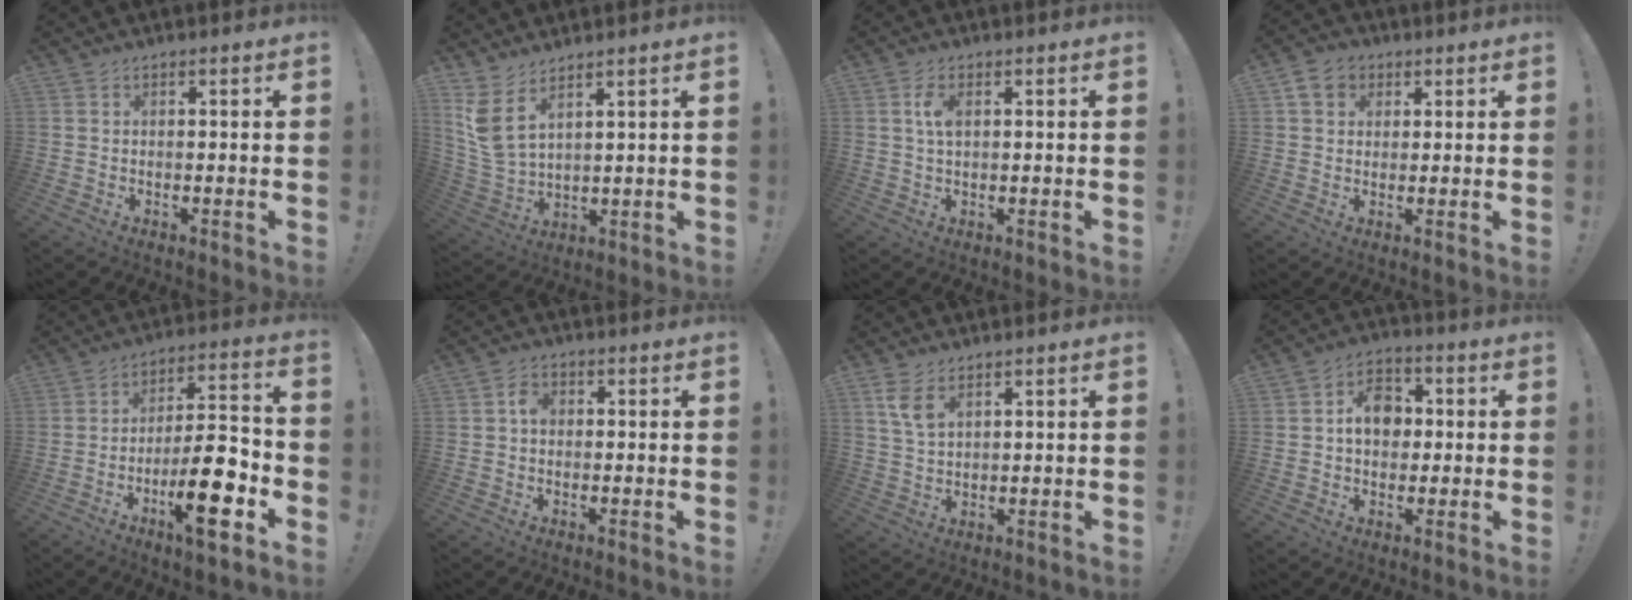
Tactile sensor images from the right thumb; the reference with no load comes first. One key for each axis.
{"total": 7.7, "fx": 5.3, "fy": 2.7, "fz": 4.9, "tx": -0.108, "ty": -0.031, "tz": 0.103}
{"total": 4.4, "fx": 1.1, "fy": 2.1, "fz": 3.7, "tx": -0.063, "ty": 0.001, "tz": 0.016}
{"total": 6.7, "fx": 2.8, "fy": 5.4, "fz": 2.7, "tx": -0.041, "ty": -0.002, "tz": 0.057}
{"total": 16.7, "fx": -6.8, "fy": 5.0, "fz": 14.4, "tx": -0.218, "ty": 0.042, "tz": -0.106}
{"total": 3.1, "fx": 0.0, "fy": 2.3, "fz": 2.1, "tx": -0.029, "ty": 0.004, "tz": -0.004}
{"total": 6.0, "fx": 3.4, "fy": 2.7, "fz": 4.0, "tx": -0.071, "ty": -0.016, "tz": 0.065}
{"total": 10.0, "fx": 1.0, "fy": 7.9, "fz": 6.1, "tx": -0.083, "ty": 0.011, "tz": 0.020}